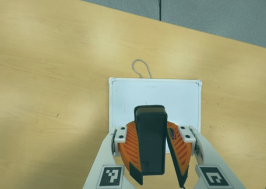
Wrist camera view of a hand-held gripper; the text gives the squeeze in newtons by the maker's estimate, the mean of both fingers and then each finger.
{"total": 9.9, "left": 9.4, "right": 10.3}